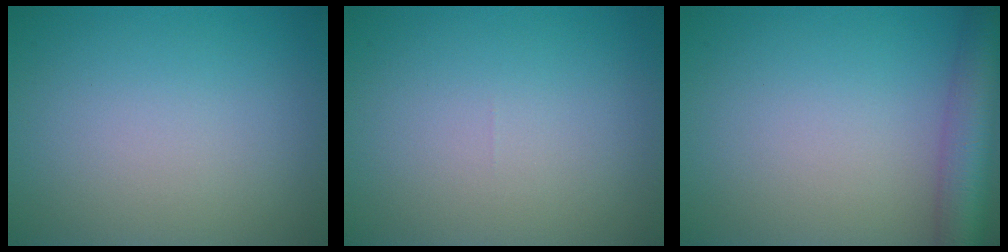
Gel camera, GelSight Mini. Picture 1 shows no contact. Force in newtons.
{"total": 0.0}
{"total": 6.1, "press": 6.1, "slide": 0.3}